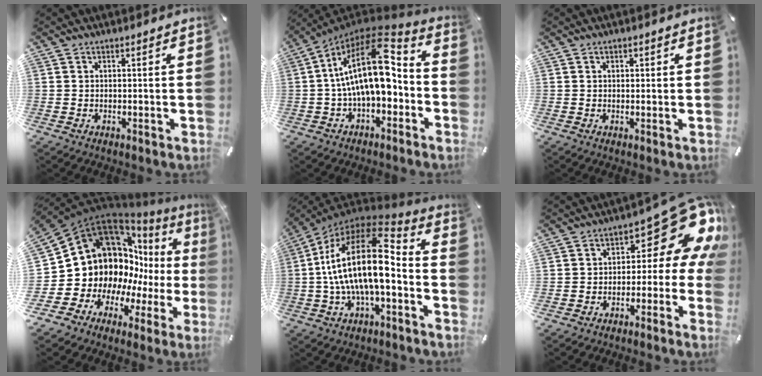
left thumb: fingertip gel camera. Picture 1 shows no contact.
{"total": 20.6, "force": [2.7, 10.4, 17.6], "torque": [-0.322, -0.017, 0.041]}
{"total": 0.9, "force": [0.2, 0.6, 0.6], "torque": [-0.012, 0.005, 0.002]}
{"total": 18.4, "force": [4.4, 15.4, 8.9], "torque": [-0.145, -0.093, 0.123]}
{"total": 22.2, "force": [-0.4, 9.9, 19.9], "torque": [-0.385, -0.007, -0.010]}
{"total": 14.4, "force": [6.1, 7.2, 10.9], "torque": [-0.124, -0.048, 0.094]}